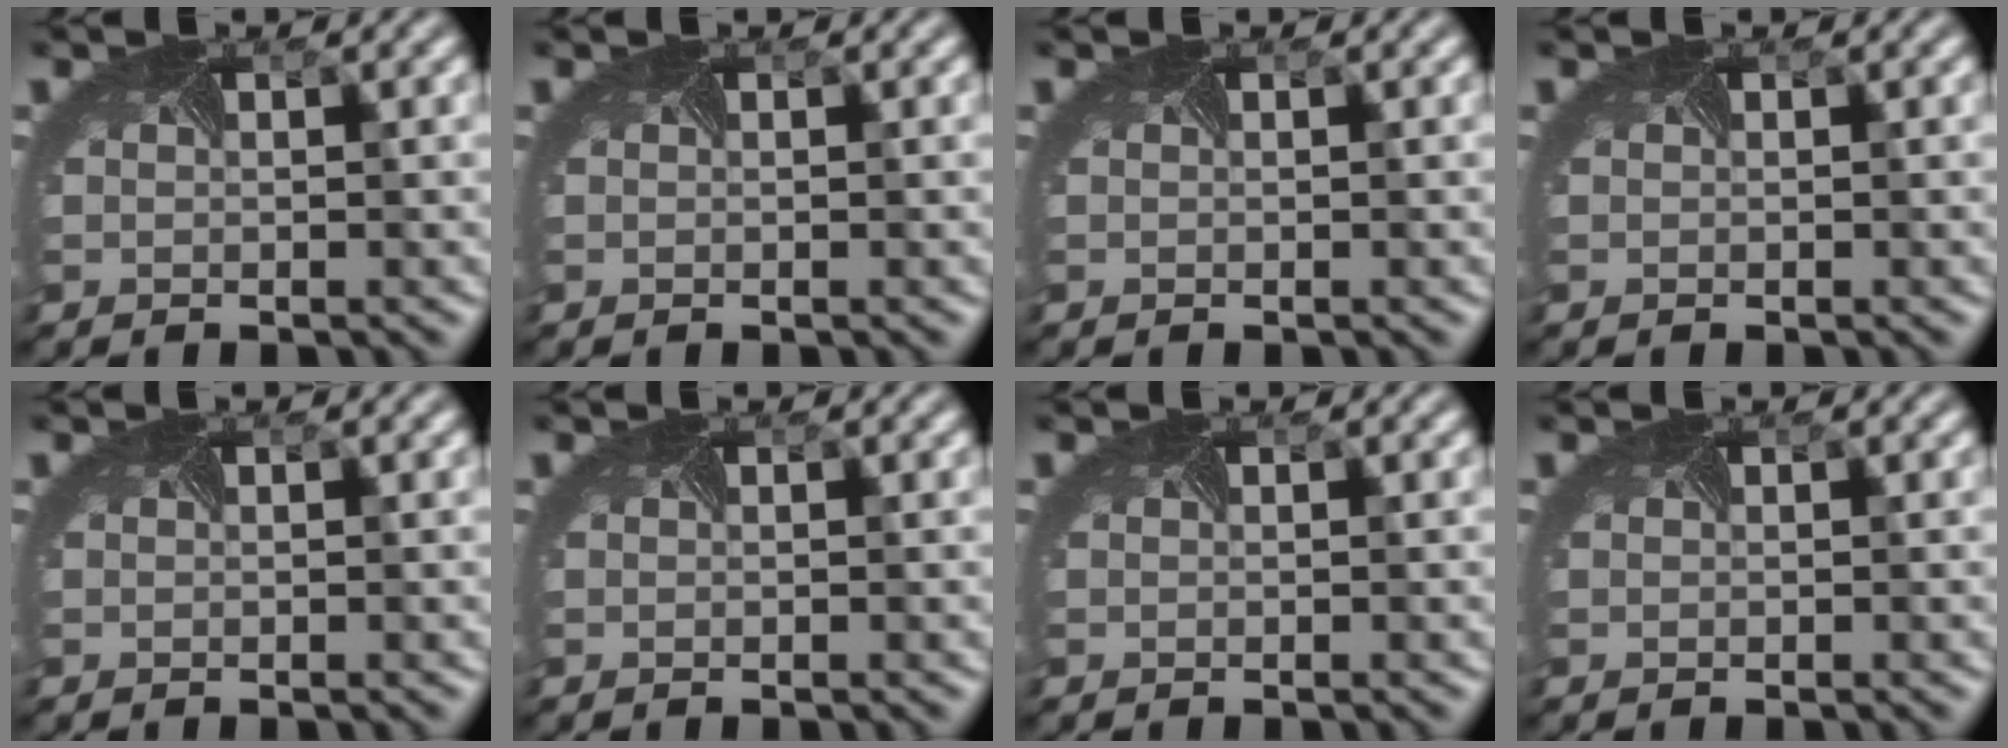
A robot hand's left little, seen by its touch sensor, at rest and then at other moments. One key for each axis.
{"total": 0.0}
{"total": 0.0}
{"total": 0.0}
{"total": 0.0}
{"total": 0.0}
{"total": 0.0}
{"total": 0.0}